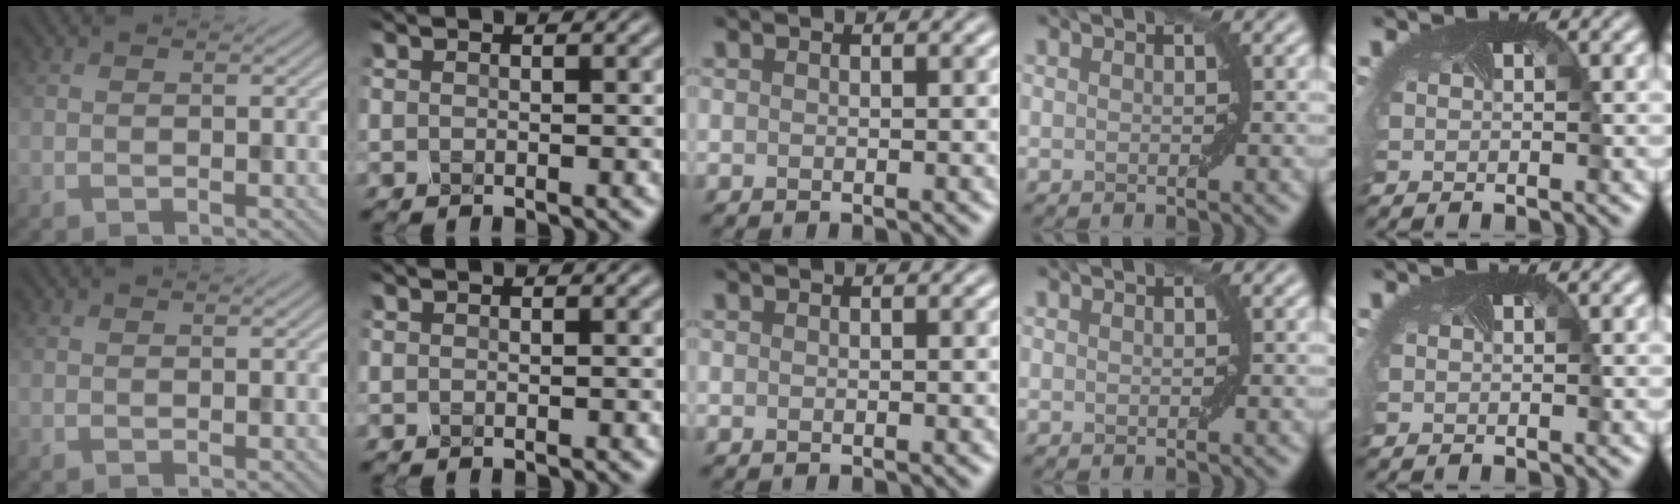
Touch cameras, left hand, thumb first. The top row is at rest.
{}